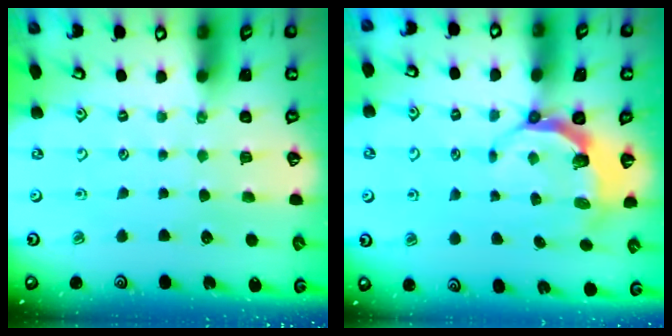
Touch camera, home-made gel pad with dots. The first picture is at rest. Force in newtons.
{"total": 5.8, "press": 4.6, "slide": 3.4}